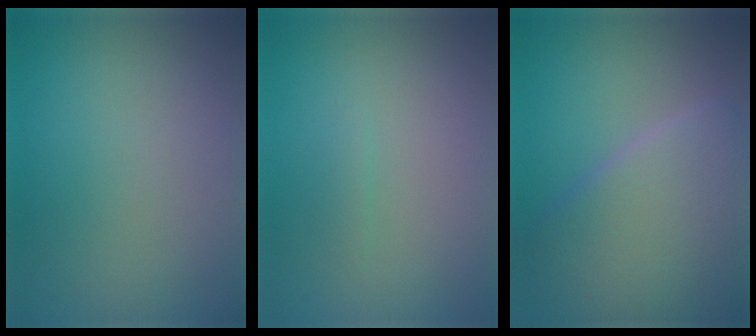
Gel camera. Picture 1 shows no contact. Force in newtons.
{"total": 0.6, "press": 0.6, "slide": 0.0}
{"total": 9.0, "press": 9.0, "slide": 0.4}